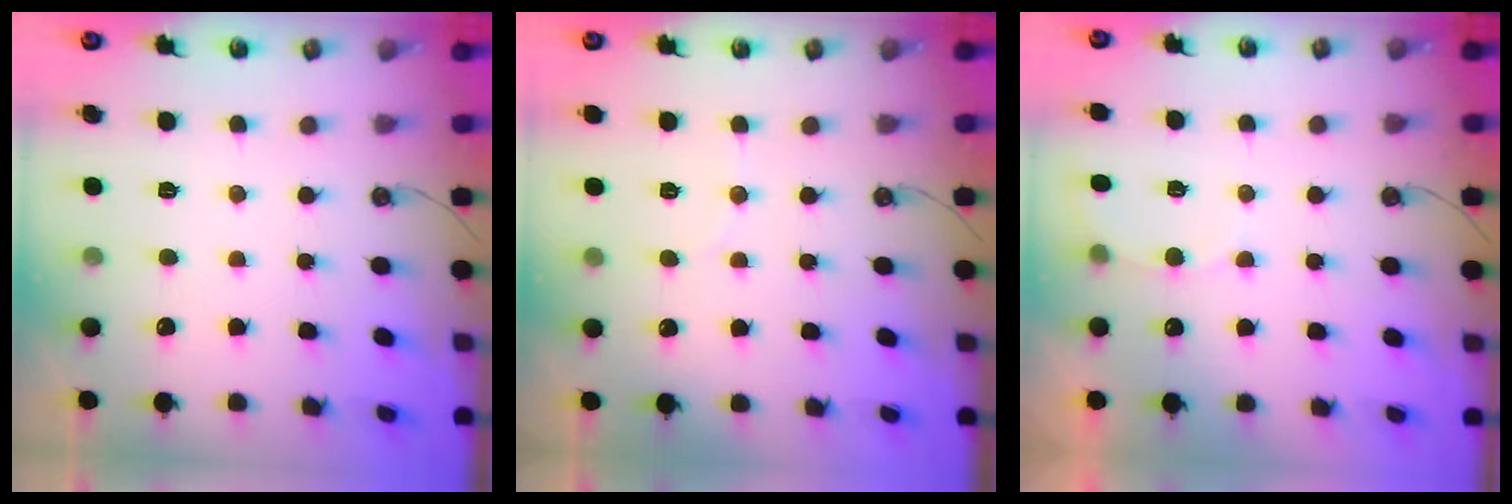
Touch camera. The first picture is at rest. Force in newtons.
{"total": 2.3, "press": 2.3, "slide": 0.2}
{"total": 5.6, "press": 5.5, "slide": 1.4}